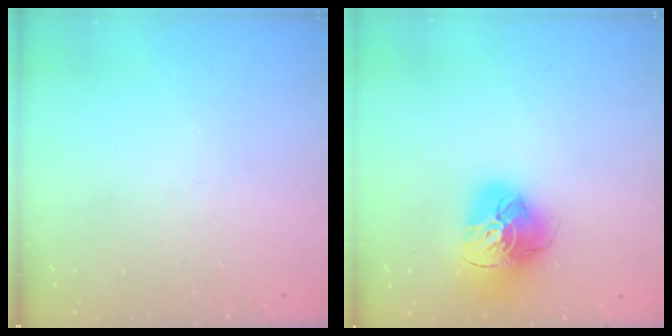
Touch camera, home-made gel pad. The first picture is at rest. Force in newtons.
{"total": 15.5, "press": 15.4, "slide": 1.7}